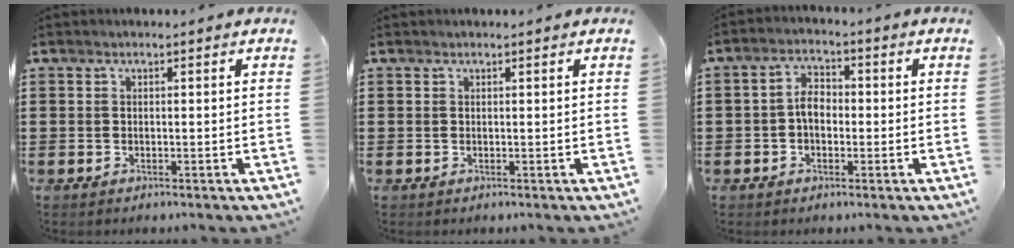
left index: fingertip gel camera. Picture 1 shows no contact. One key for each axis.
{"total": 0.0}
{"total": 3.9, "fx": -0.4, "fy": 2.4, "fz": 3.1, "tx": -0.066, "ty": 0.006, "tz": -0.012}